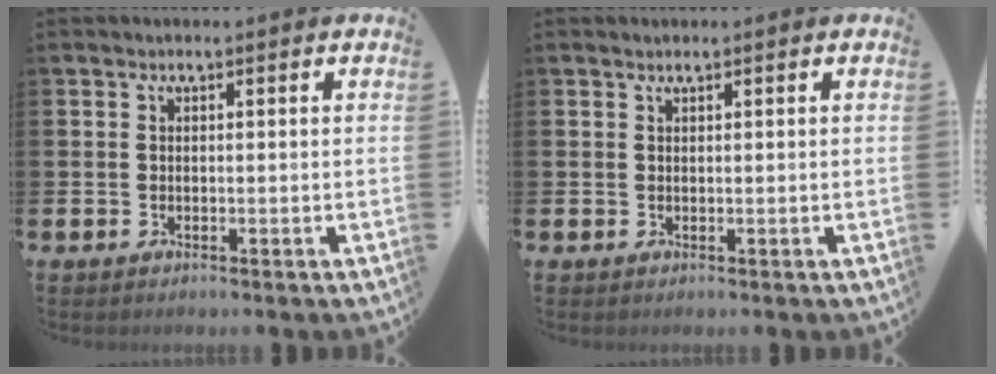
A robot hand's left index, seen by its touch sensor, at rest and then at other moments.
{"total": 0.6, "force": [0.6, 0.0, 0.2], "torque": [-0.002, 0.000, 0.010]}